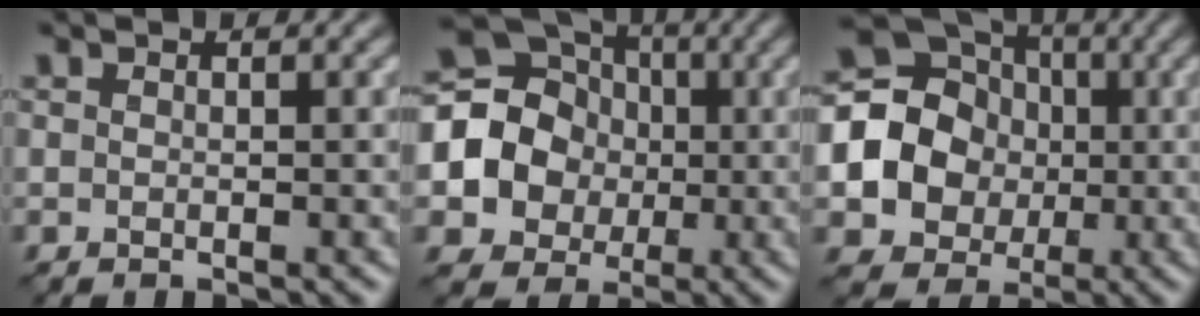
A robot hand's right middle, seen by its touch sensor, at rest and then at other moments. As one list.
[{"total": 12.4, "force": [-0.5, 11.6, 4.3], "torque": [-0.124, 0.022, -0.032]}, {"total": 13.6, "force": [-0.7, 12.6, 4.9], "torque": [-0.133, 0.019, -0.038]}]